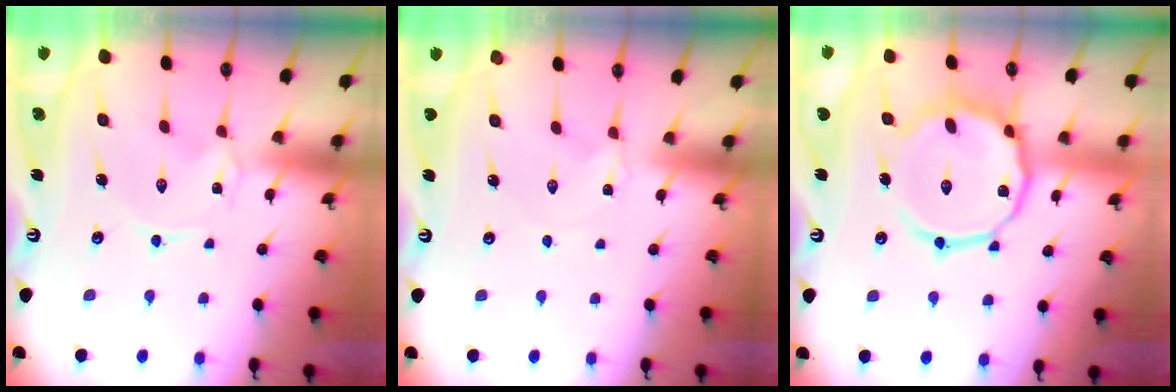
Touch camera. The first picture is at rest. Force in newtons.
{"total": 1.4, "press": 1.4, "slide": 0.2}
{"total": 16.3, "press": 16.3, "slide": 1.0}